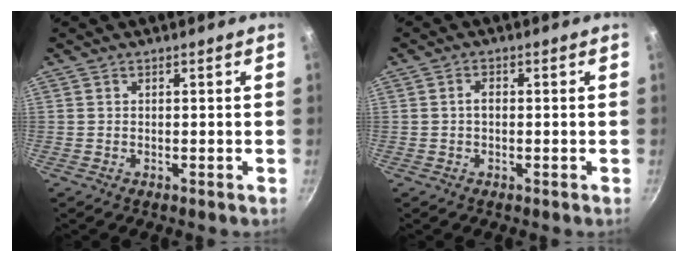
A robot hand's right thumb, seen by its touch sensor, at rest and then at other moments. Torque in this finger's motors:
{"motor_torque": [0.28, 0.73, 0.51, -0.05, -0.01]}